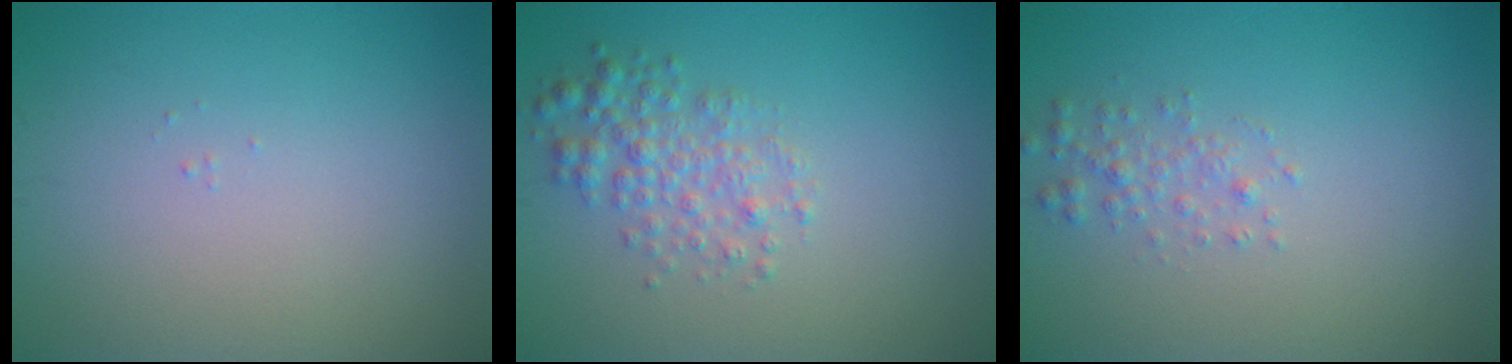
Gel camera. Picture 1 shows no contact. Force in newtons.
{"total": 2.8, "press": 2.8, "slide": 0.1}
{"total": 1.4, "press": 1.4, "slide": 0.0}